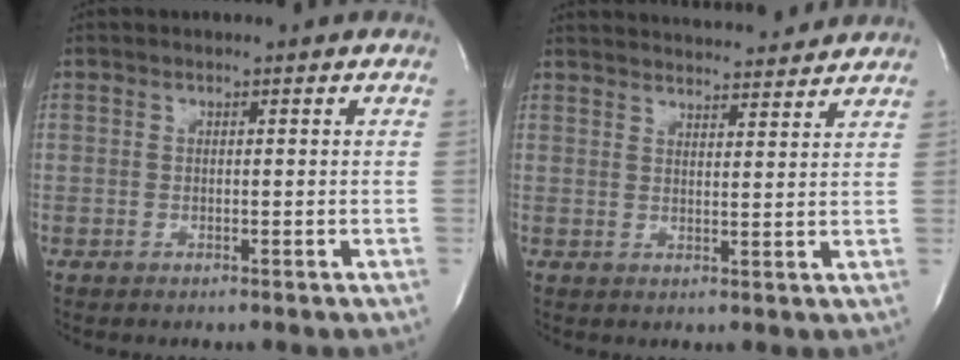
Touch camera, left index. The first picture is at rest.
{"total": 13.5, "force": [12.9, 1.7, 3.8], "torque": [-0.058, 0.018, 0.170]}